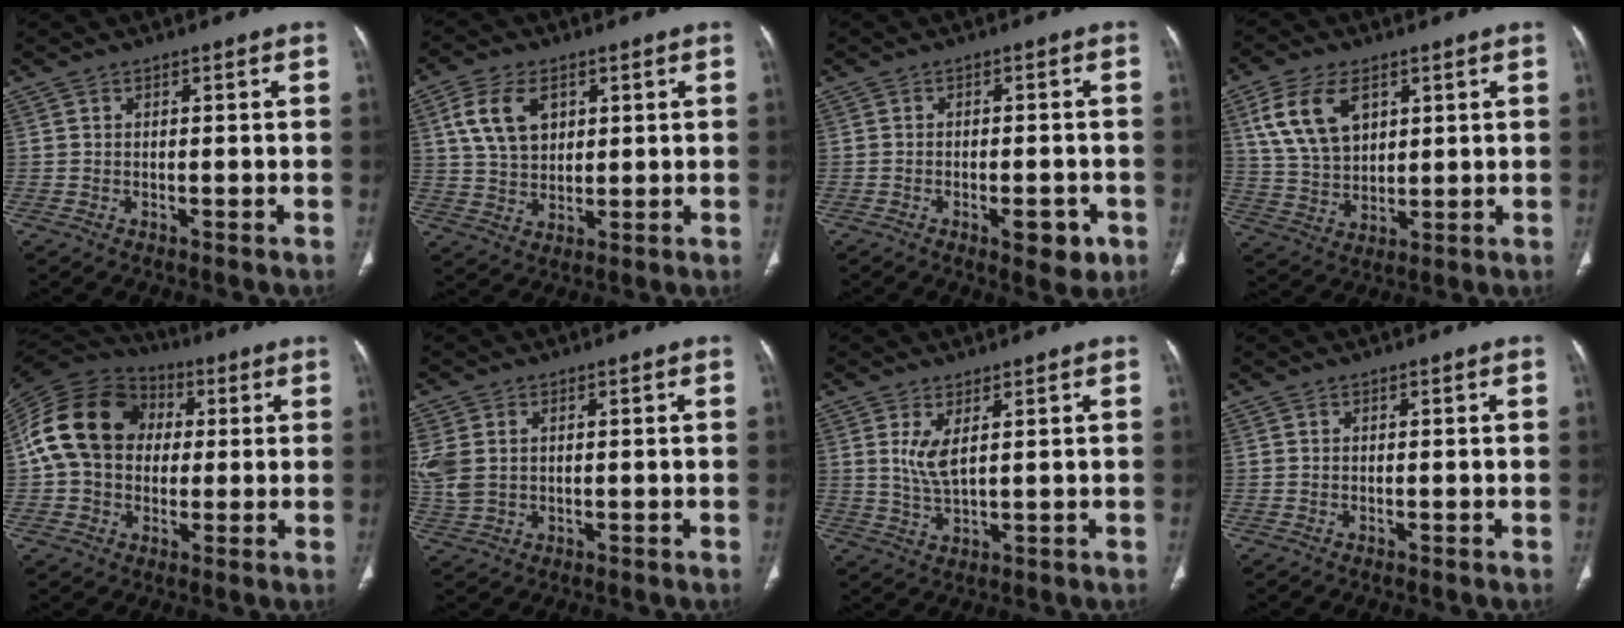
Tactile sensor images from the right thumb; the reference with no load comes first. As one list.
[{"total": 9.6, "force": [3.4, 6.3, 6.4], "torque": [-0.111, -0.008, 0.070]}, {"total": 5.9, "force": [-2.6, 2.9, 4.5], "torque": [-0.038, 0.009, -0.028]}, {"total": 12.3, "force": [5.0, 7.6, 8.3], "torque": [-0.149, -0.010, 0.105]}, {"total": 17.9, "force": [2.1, 14.1, 10.8], "torque": [-0.196, 0.028, 0.029]}, {"total": 6.5, "force": [1.2, 4.5, 4.5], "torque": [-0.120, 0.008, 0.033]}, {"total": 4.7, "force": [1.8, 1.5, 4.1], "torque": [-0.085, -0.018, 0.046]}, {"total": 0.0}]